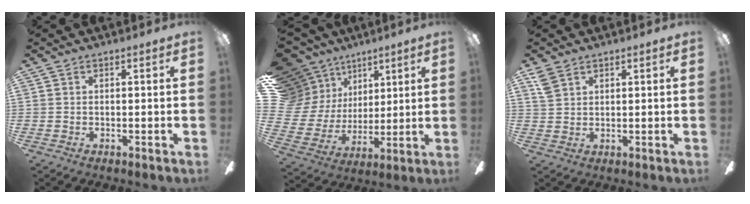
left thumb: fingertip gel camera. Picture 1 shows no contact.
{"total": 13.8, "force": [7.7, 11.0, 3.3], "torque": [-0.100, -0.061, 0.165]}
{"total": 3.8, "force": [2.5, 2.3, 1.5], "torque": [-0.028, -0.001, 0.048]}